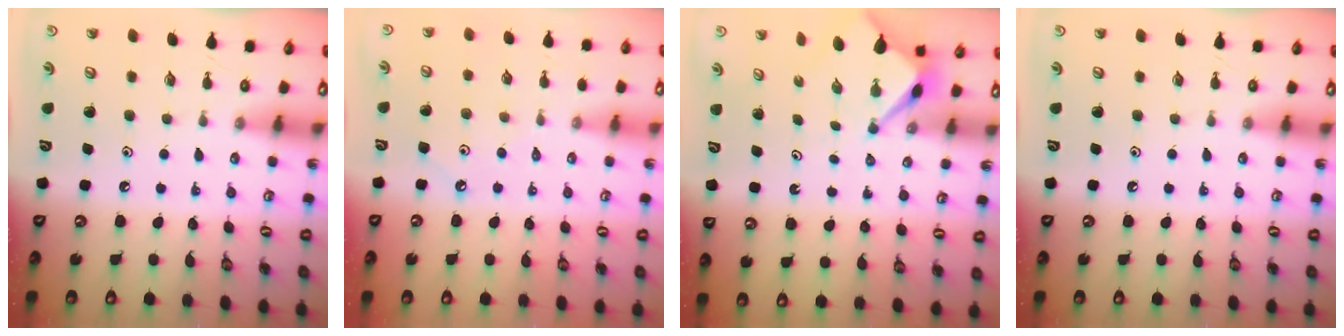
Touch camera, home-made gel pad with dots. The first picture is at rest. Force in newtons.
{"total": 4.0, "press": 4.0, "slide": 0.5}
{"total": 2.9, "press": 2.9, "slide": 0.2}
{"total": 0.0}